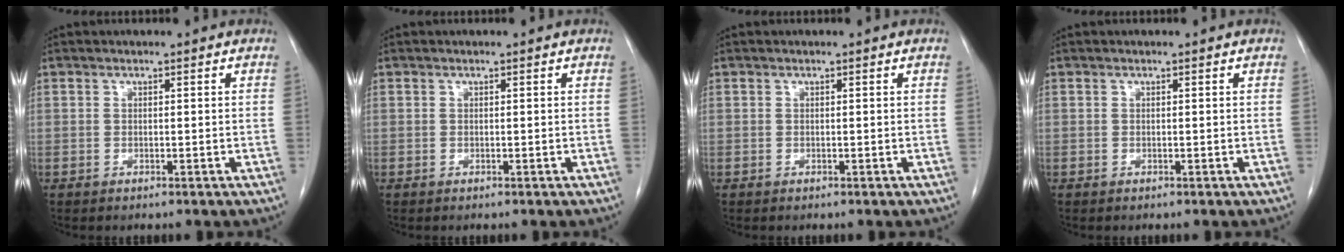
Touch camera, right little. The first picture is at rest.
{"total": 0.0}
{"total": 0.0}
{"total": 0.0}